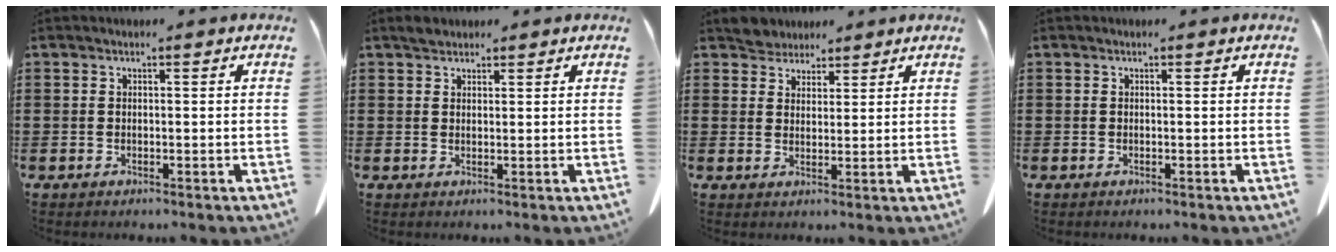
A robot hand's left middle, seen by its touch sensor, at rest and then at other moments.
{"total": 1.6, "force": [1.4, 0.8, 0.2], "torque": [-0.001, 0.001, 0.026]}
{"total": 3.7, "force": [3.5, 1.3, 0.0], "torque": [-0.014, -0.002, 0.069]}
{"total": 0.0}